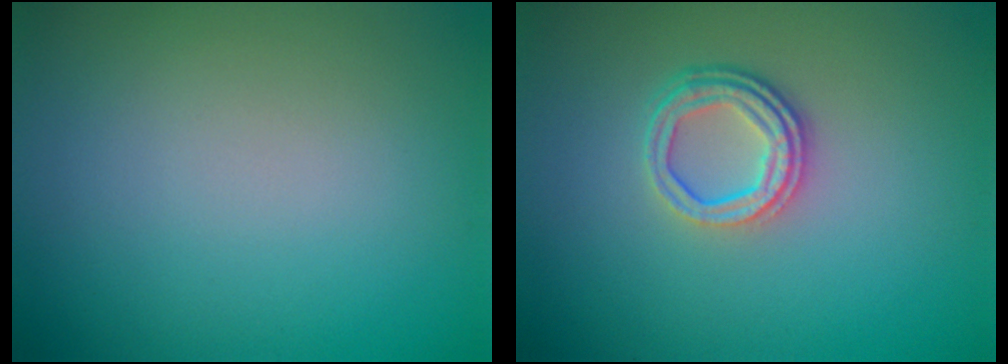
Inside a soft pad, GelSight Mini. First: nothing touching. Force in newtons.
{"total": 3.3, "press": 2.6, "slide": 2.1}